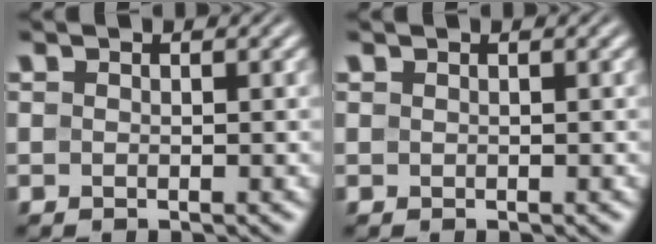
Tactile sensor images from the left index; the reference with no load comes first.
{"total": 0.0}